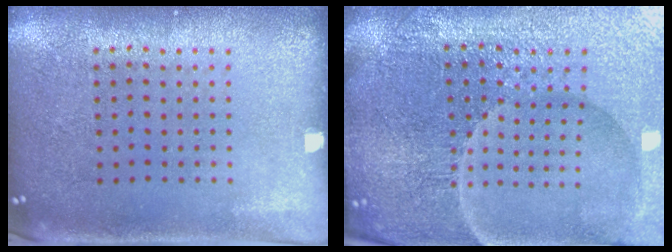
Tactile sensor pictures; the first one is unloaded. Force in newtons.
{"total": 5.4, "press": 5.2, "slide": 1.6}